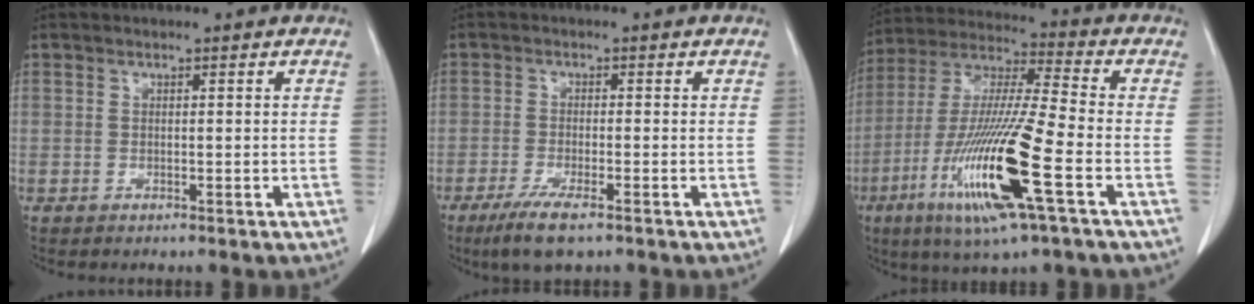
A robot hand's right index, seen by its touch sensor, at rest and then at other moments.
{"total": 5.8, "force": [-3.8, 0.8, 4.3], "torque": [-0.084, -0.014, -0.066]}
{"total": 18.6, "force": [-6.9, 0.6, 17.3], "torque": [-0.367, -0.030, -0.134]}